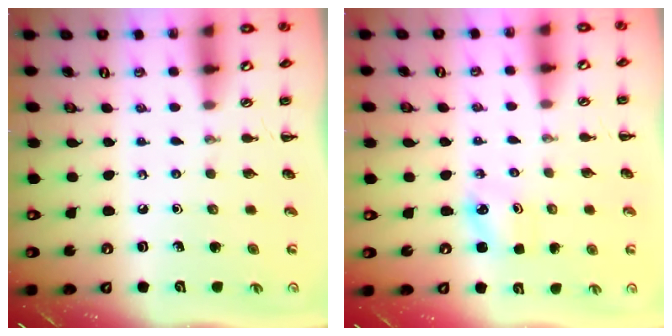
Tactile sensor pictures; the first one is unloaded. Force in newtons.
{"total": 2.6, "press": 2.5, "slide": 0.7}